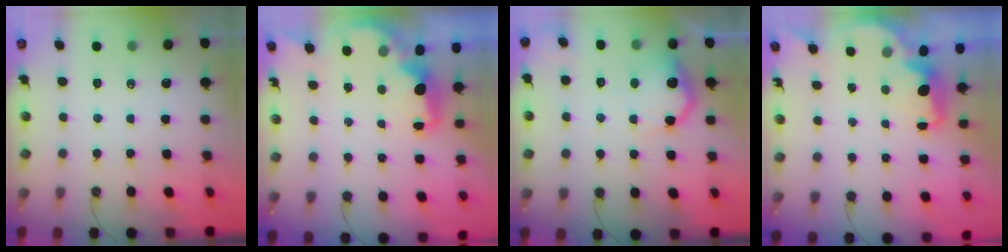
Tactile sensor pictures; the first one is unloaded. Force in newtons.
{"total": 2.5, "press": 2.3, "slide": 0.7}
{"total": 13.6, "press": 13.5, "slide": 1.3}
{"total": 2.3, "press": 2.2, "slide": 0.6}